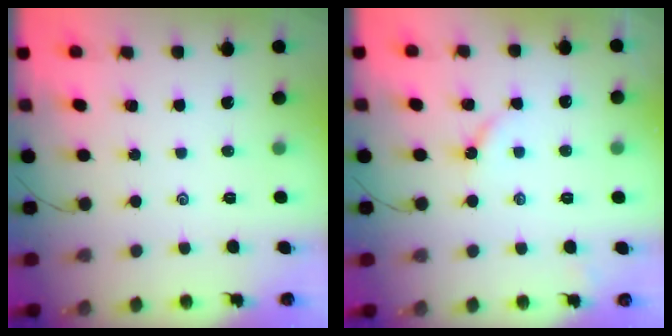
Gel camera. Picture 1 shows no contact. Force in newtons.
{"total": 3.3, "press": 3.2, "slide": 0.4}